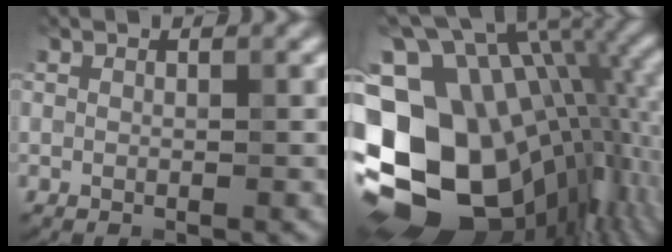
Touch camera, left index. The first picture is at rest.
{"total": 19.5, "force": [-2.5, 13.0, 14.3], "torque": [-0.267, -0.009, -0.020]}